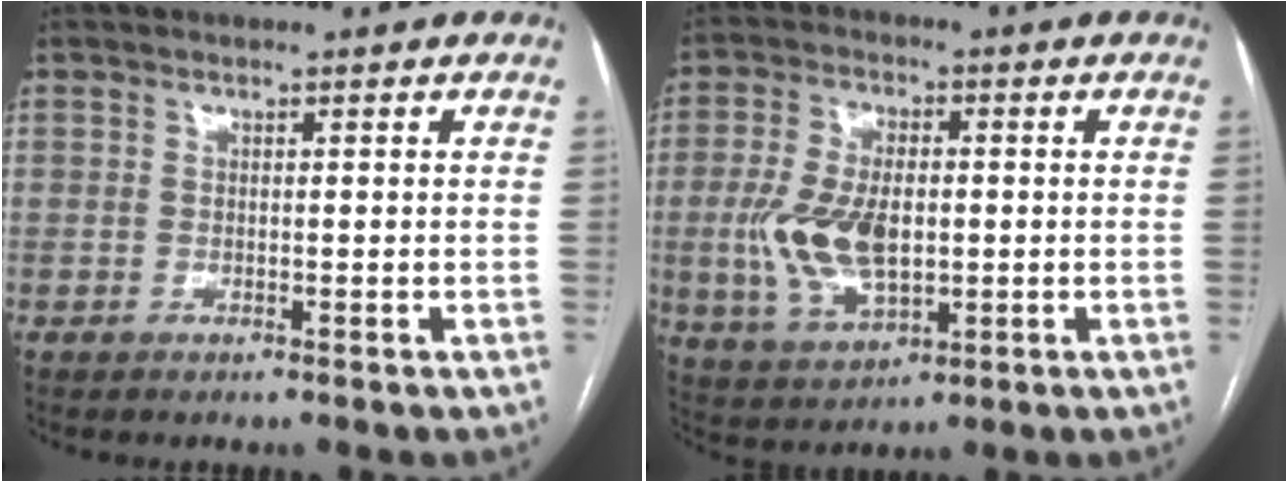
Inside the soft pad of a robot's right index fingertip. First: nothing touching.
{"total": 11.6, "force": [-0.9, 5.8, 10.0], "torque": [-0.214, 0.006, -0.006]}